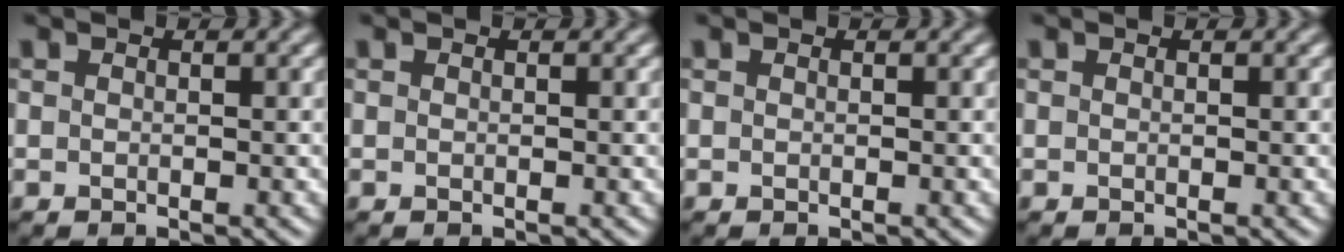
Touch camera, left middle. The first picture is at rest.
{"total": 0.0}
{"total": 0.0}
{"total": 0.0}